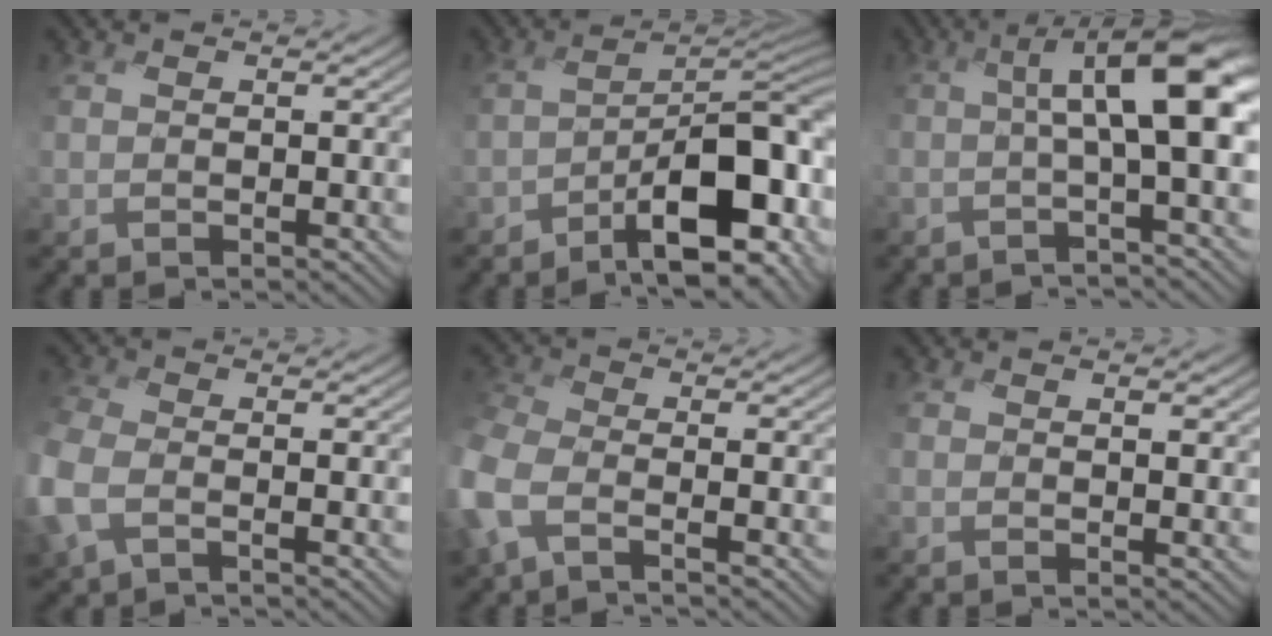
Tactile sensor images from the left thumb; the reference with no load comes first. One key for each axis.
{"total": 13.7, "fx": -5.2, "fy": 6.3, "fz": 11.0, "tx": -0.151, "ty": -0.028, "tz": -0.082}
{"total": 7.8, "fx": 0.1, "fy": 1.1, "fz": 7.7, "tx": -0.106, "ty": 0.022, "tz": -0.011}
{"total": 6.1, "fx": -2.7, "fy": 3.9, "fz": 3.9, "tx": -0.136, "ty": -0.011, "tz": -0.061}
{"total": 6.0, "fx": -2.9, "fy": 3.2, "fz": 4.1, "tx": -0.127, "ty": -0.009, "tz": -0.078}
{"total": 1.0, "fx": 0.7, "fy": -0.1, "fz": 0.7, "tx": -0.008, "ty": 0.001, "tz": 0.012}